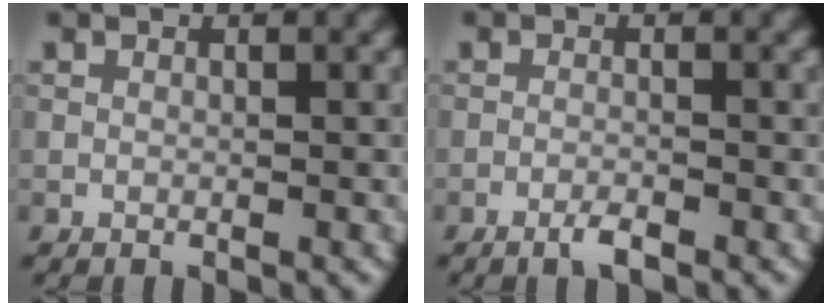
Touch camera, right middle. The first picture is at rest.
{"total": 1.6, "force": [-1.1, 0.3, 1.1], "torque": [-0.020, 0.000, -0.022]}